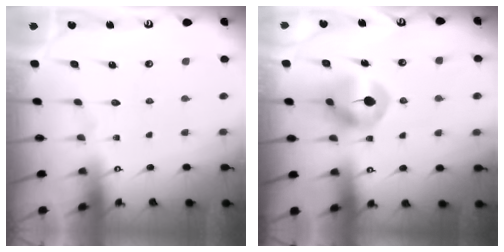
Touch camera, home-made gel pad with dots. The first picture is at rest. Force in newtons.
{"total": 7.8, "press": 7.8, "slide": 0.1}